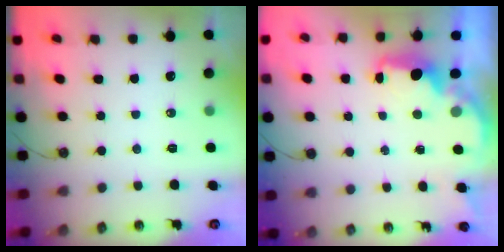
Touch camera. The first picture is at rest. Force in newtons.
{"total": 2.2, "press": 2.1, "slide": 0.7}